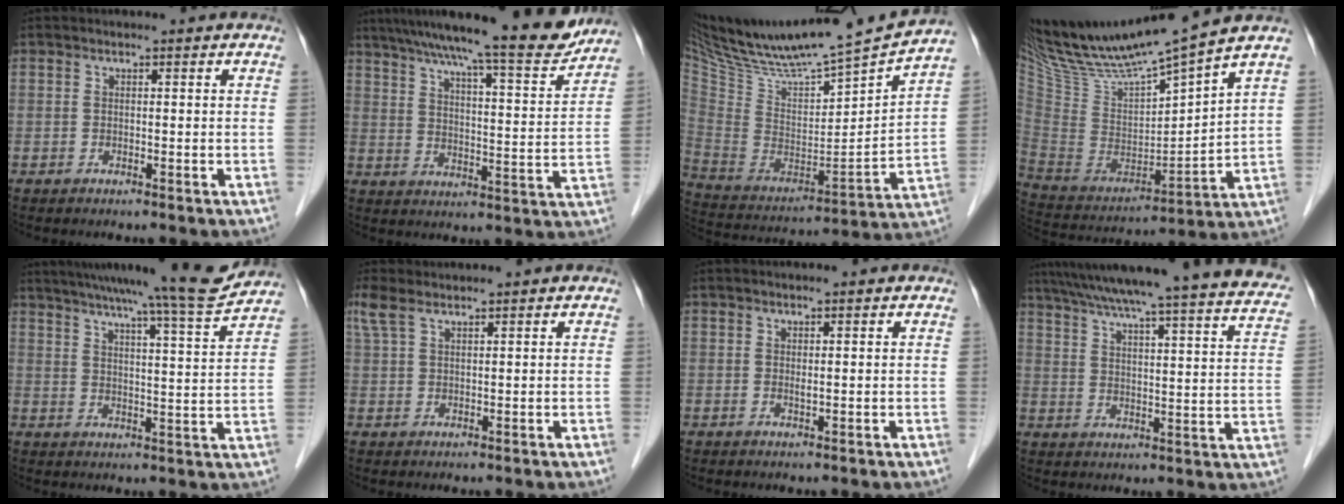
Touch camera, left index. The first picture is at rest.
{"total": 19.0, "force": [16.5, 1.0, 9.2], "torque": [-0.143, -0.009, 0.232]}
{"total": 24.9, "force": [22.5, 0.7, 10.7], "torque": [-0.198, -0.042, 0.370]}
{"total": 17.1, "force": [15.3, -0.4, 7.6], "torque": [-0.149, -0.016, 0.294]}
{"total": 15.5, "force": [14.0, -1.6, 6.5], "torque": [-0.104, -0.030, 0.189]}
{"total": 3.7, "force": [3.0, 0.9, 1.9], "torque": [-0.051, 0.024, 0.066]}
{"total": 0.7, "force": [0.3, 0.0, 0.6], "torque": [-0.014, -0.001, 0.004]}
{"total": 31.9, "force": [28.3, 1.2, 14.7], "torque": [-0.225, -0.051, 0.348]}